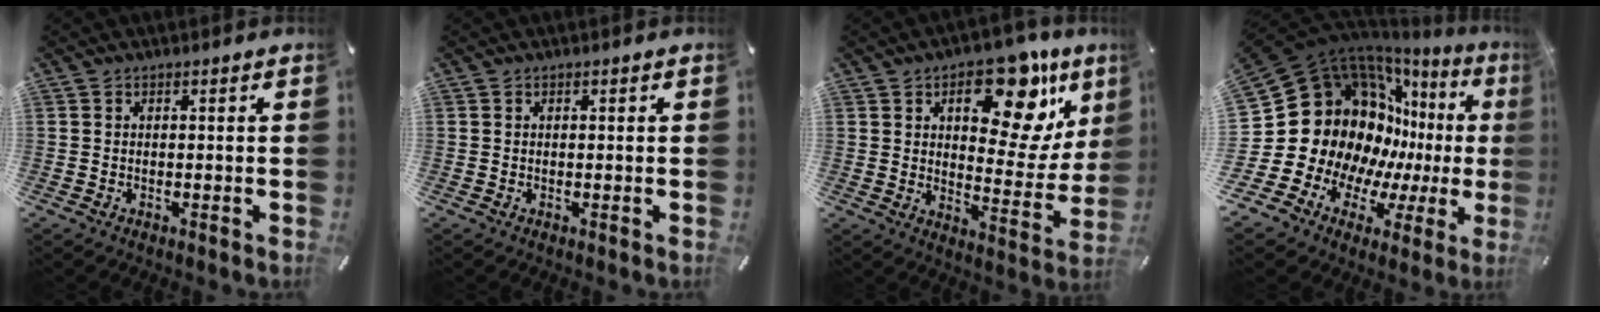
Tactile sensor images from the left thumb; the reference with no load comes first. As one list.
[{"total": 0.0}, {"total": 18.5, "force": [10.0, 9.4, 12.4], "torque": [-0.144, -0.061, 0.159]}, {"total": 22.9, "force": [4.0, 18.5, 12.8], "torque": [-0.222, -0.099, 0.124]}]